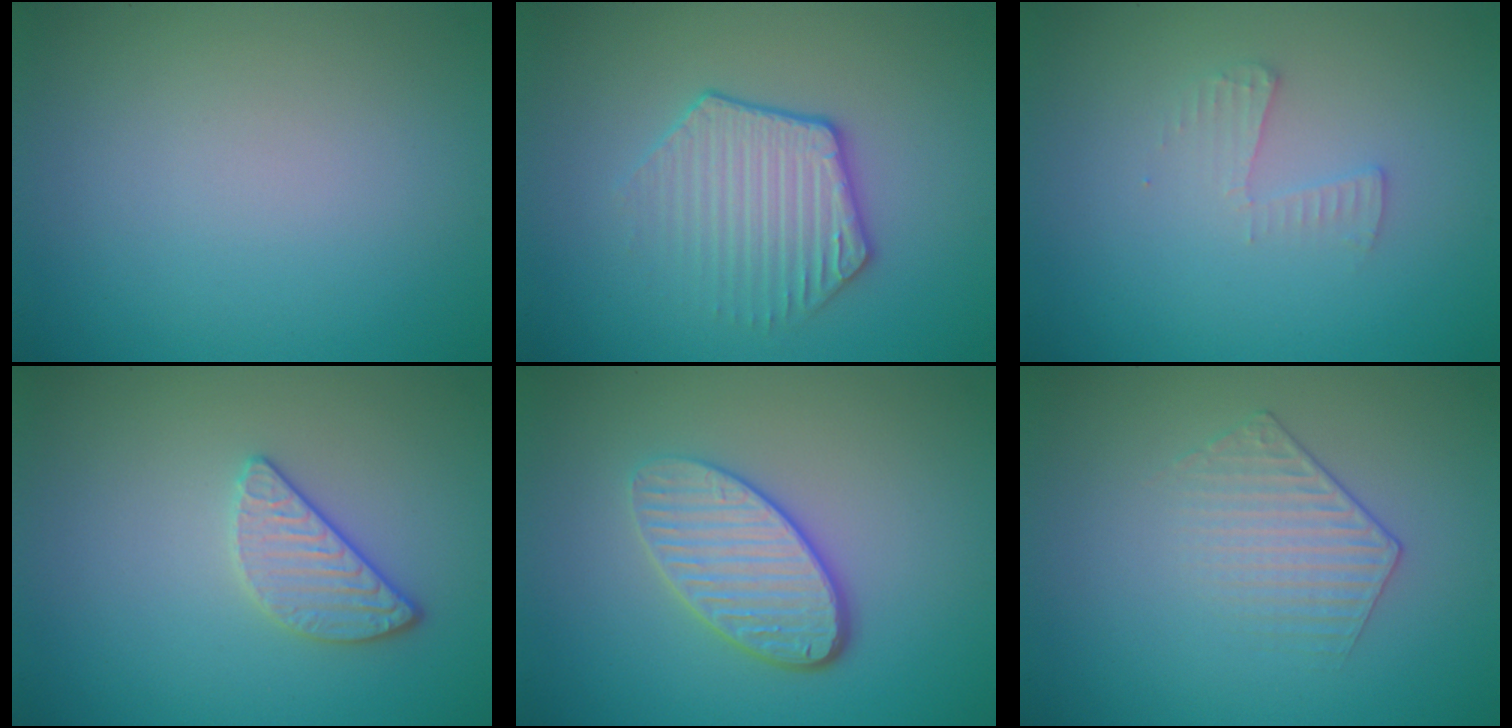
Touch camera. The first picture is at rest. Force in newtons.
{"total": 3.6, "press": 3.2, "slide": 1.6}
{"total": 1.4, "press": 1.4, "slide": 0.1}
{"total": 2.4, "press": 2.2, "slide": 0.9}
{"total": 4.5, "press": 3.6, "slide": 2.8}
{"total": 1.7, "press": 1.2, "slide": 1.3}